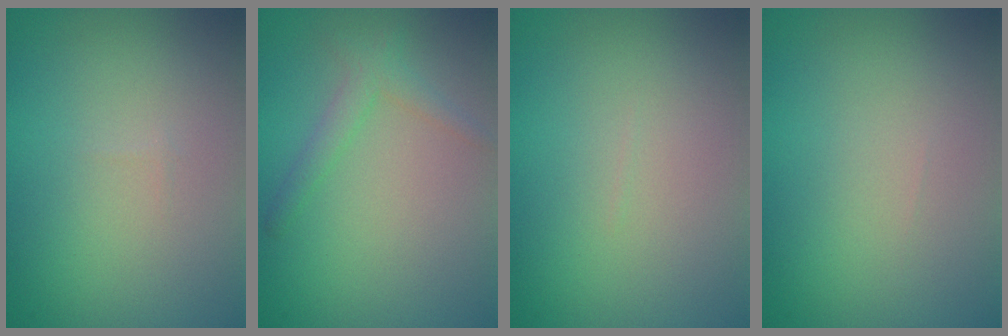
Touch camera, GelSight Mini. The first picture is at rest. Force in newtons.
{"total": 1.8, "press": 1.8, "slide": 0.0}
{"total": 0.0}
{"total": 0.0}